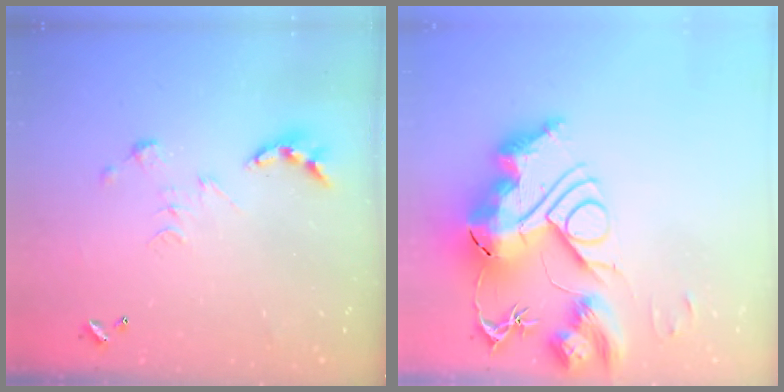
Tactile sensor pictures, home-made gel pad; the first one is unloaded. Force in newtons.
{"total": 0.7, "press": 0.7, "slide": 0.0}